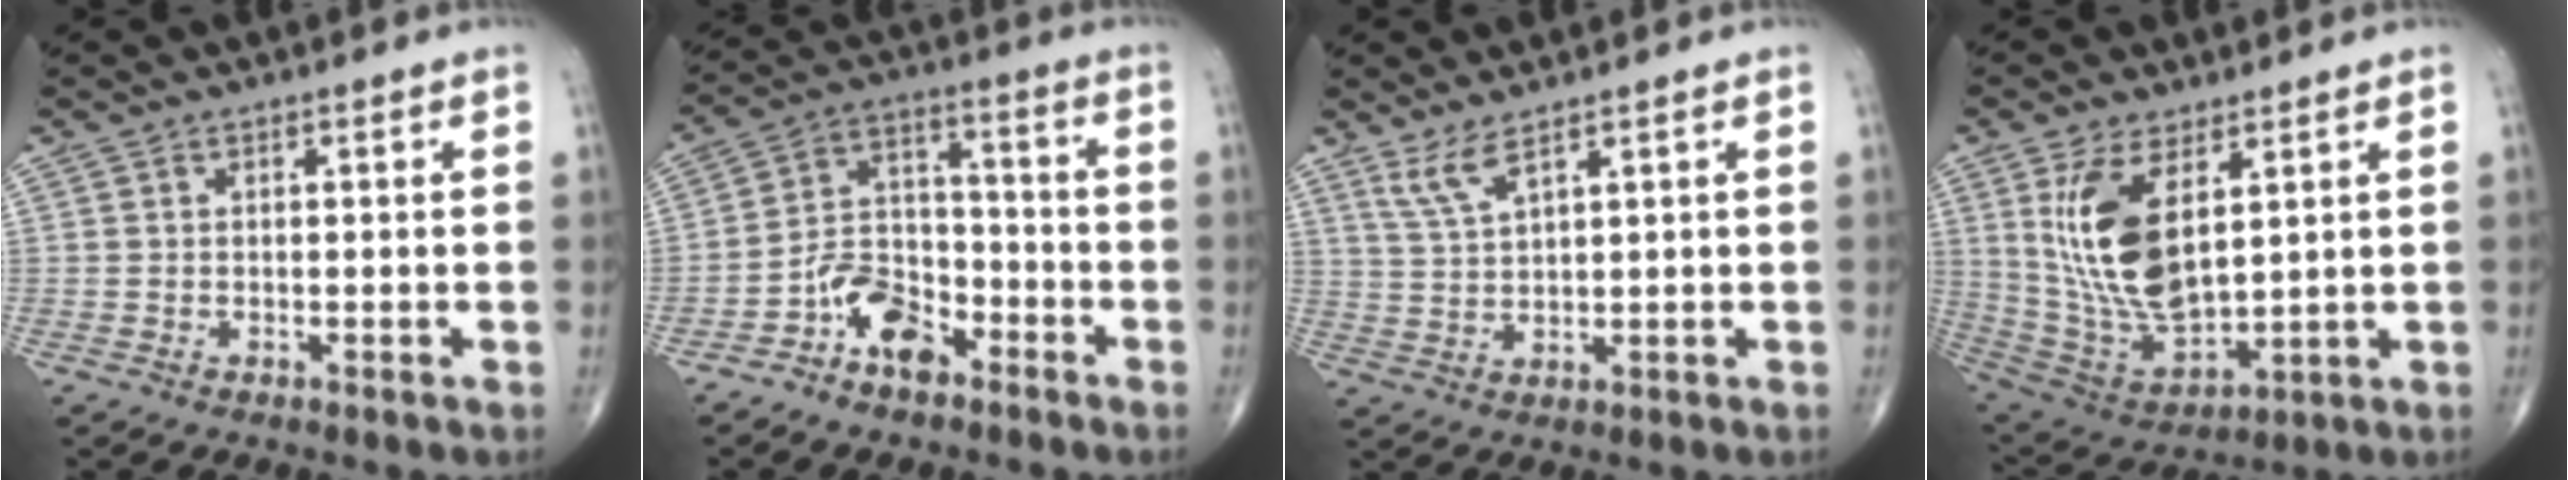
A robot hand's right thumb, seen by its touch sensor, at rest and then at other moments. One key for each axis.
{"total": 9.3, "fx": -5.8, "fy": 5.2, "fz": 5.1, "tx": -0.076, "ty": 0.054, "tz": -0.114}
{"total": 4.3, "fx": 3.1, "fy": 0.7, "fz": 2.9, "tx": -0.066, "ty": -0.022, "tz": 0.071}
{"total": 15.5, "fx": 4.9, "fy": 7.2, "fz": 12.8, "tx": -0.243, "ty": -0.026, "tz": 0.117}